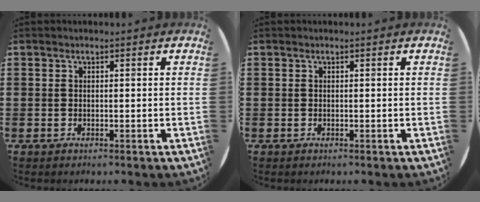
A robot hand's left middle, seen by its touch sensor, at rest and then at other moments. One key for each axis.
{"total": 0.0}